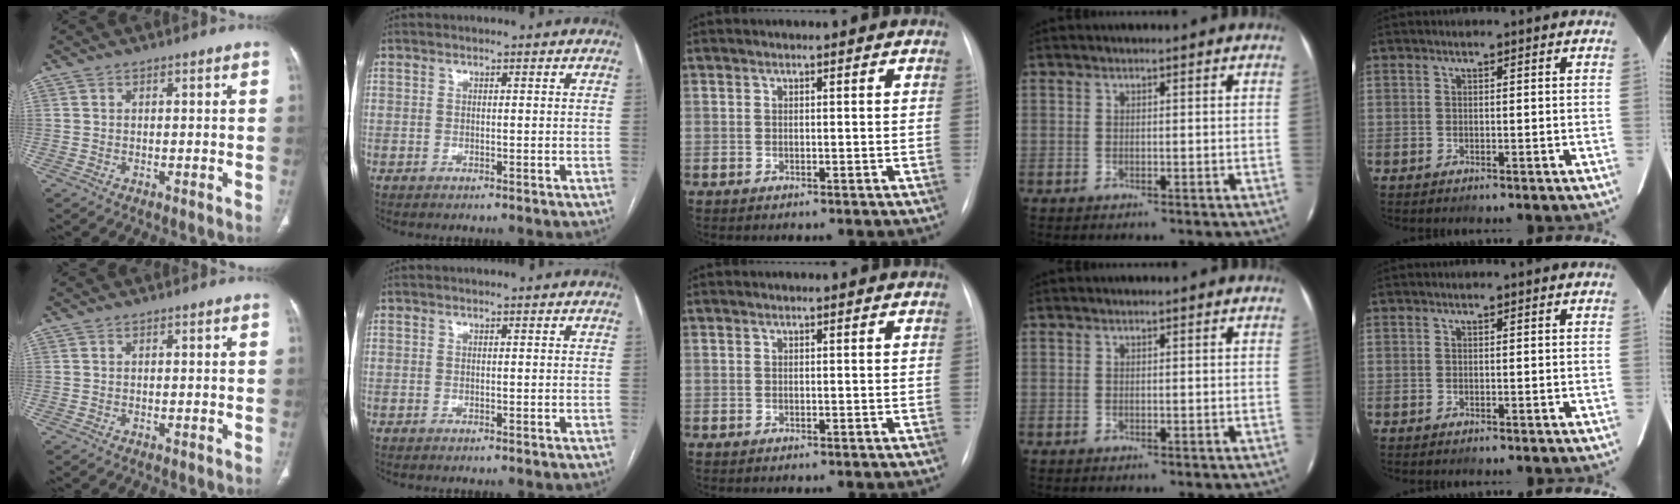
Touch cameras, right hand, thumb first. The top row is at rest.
{}